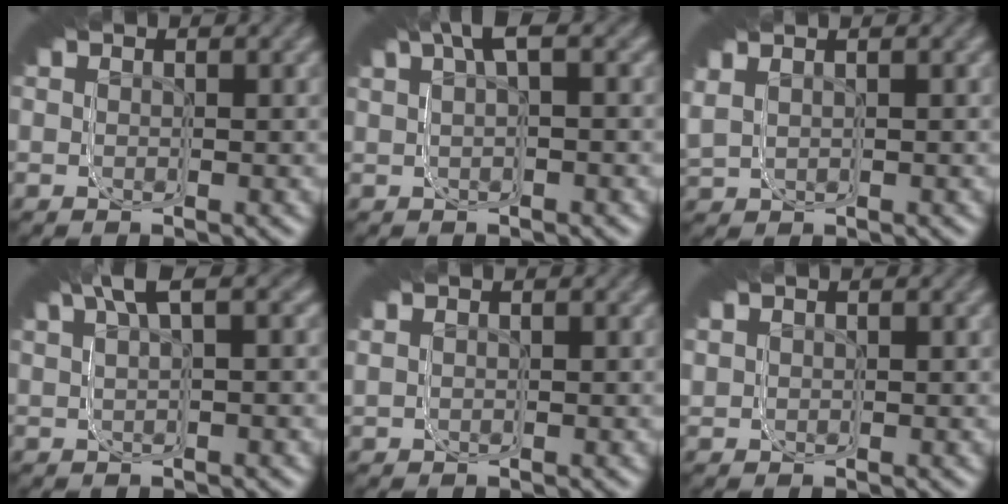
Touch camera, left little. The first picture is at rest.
{"total": 2.3, "force": [0.2, 0.2, 2.3], "torque": [-0.061, 0.010, 0.003]}
{"total": 3.3, "force": [0.8, 2.6, 1.8], "torque": [-0.059, 0.003, 0.010]}
{"total": 3.6, "force": [1.3, 1.2, 3.1], "torque": [-0.074, 0.022, 0.013]}
{"total": 0.8, "force": [0.0, 0.6, 0.6], "torque": [-0.020, -0.002, 0.003]}
{"total": 1.7, "force": [0.2, 1.5, 0.8], "torque": [-0.027, -0.007, 0.005]}